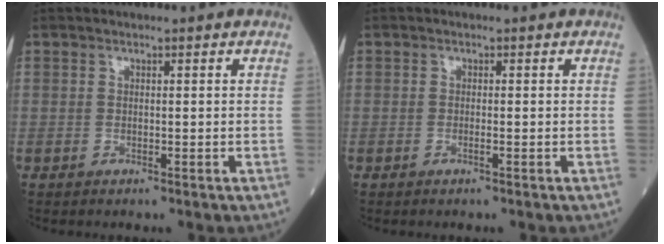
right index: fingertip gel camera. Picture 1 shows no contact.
{"total": 0.6, "force": [-0.3, -0.1, 0.5], "torque": [-0.012, 0.000, -0.006]}